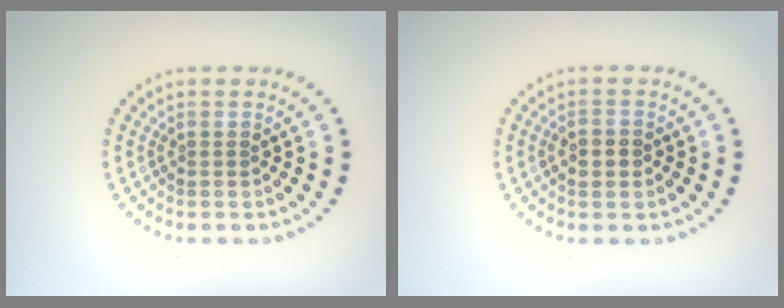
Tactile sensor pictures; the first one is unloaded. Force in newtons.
{"total": 1.7, "press": 1.7, "slide": 0.5}